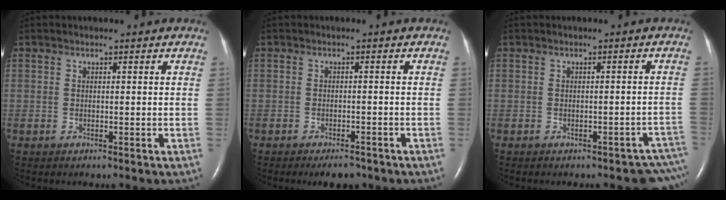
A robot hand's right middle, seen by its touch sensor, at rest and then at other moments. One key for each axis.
{"total": 3.4, "fx": -2.7, "fy": 1.3, "fz": 1.7, "tx": -0.022, "ty": -0.003, "tz": -0.034}
{"total": 6.5, "fx": -5.6, "fy": 2.8, "fz": 1.6, "tx": 0.006, "ty": 0.017, "tz": -0.058}